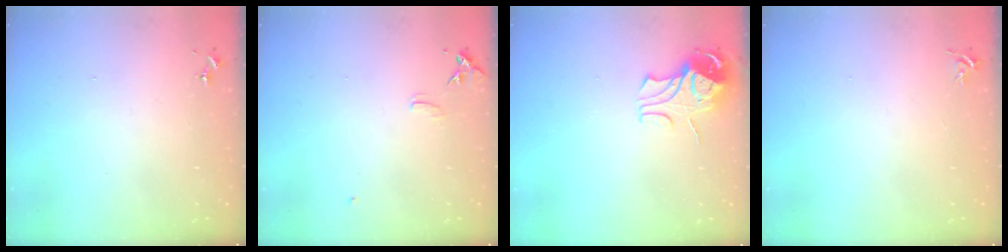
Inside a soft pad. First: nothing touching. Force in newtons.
{"total": 6.3, "press": 6.2, "slide": 0.7}
{"total": 8.9, "press": 8.9, "slide": 0.9}
{"total": 4.4, "press": 4.4, "slide": 0.6}